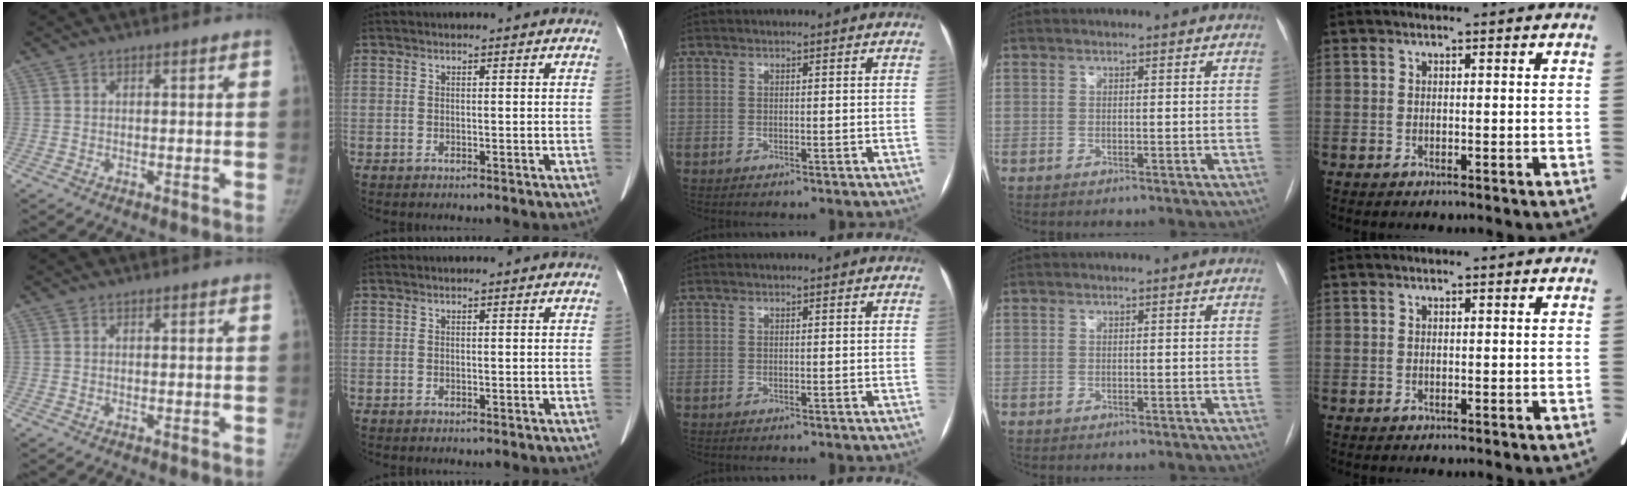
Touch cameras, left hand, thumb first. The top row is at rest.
{}